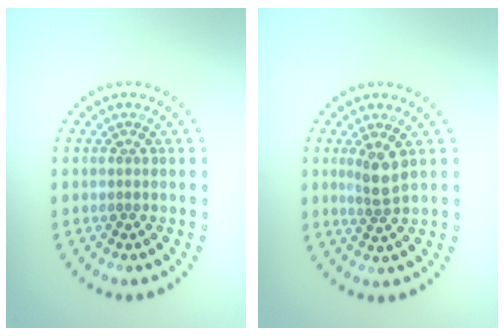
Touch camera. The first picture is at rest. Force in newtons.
{"total": 2.0, "press": 1.7, "slide": 1.1}